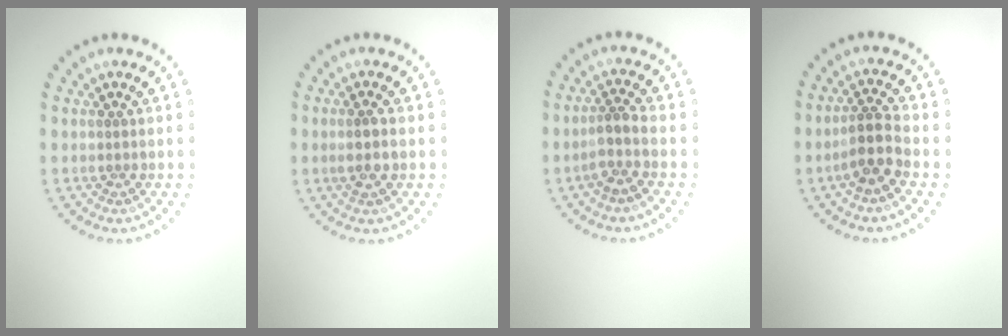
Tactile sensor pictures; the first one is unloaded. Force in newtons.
{"total": 2.1, "press": 2.0, "slide": 0.8}
{"total": 2.1, "press": 1.5, "slide": 1.4}
{"total": 2.9, "press": 2.6, "slide": 1.4}